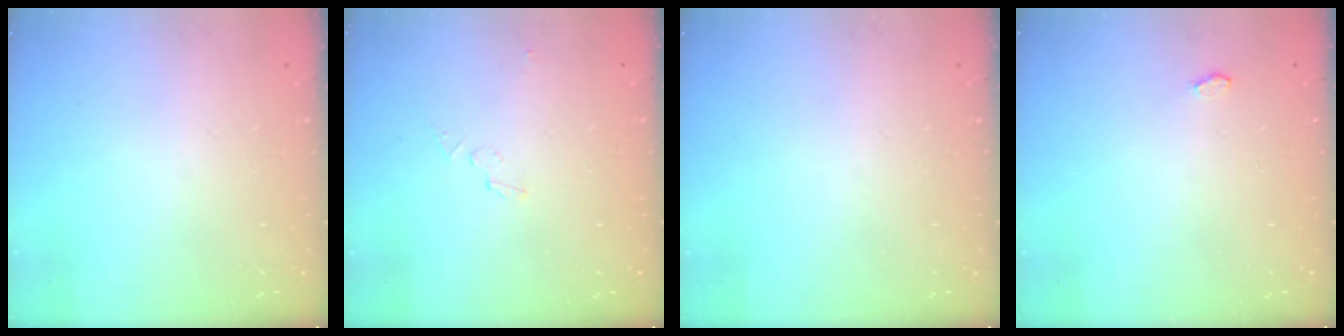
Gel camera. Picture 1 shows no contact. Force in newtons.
{"total": 2.9, "press": 2.9, "slide": 0.3}
{"total": 0.0}
{"total": 3.2, "press": 3.2, "slide": 0.5}